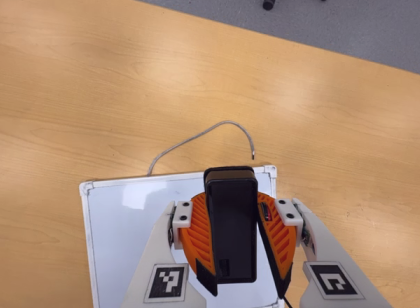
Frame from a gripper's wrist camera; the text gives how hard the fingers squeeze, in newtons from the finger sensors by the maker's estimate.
{"total": 11.3, "left": 10.3, "right": 12.3}